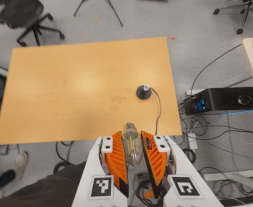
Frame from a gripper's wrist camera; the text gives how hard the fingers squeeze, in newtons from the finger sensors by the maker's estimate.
{"total": 12.8, "left": 14.2, "right": 11.4}